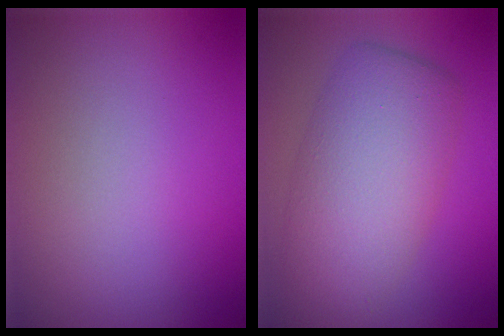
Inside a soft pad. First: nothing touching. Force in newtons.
{"total": 7.8, "press": 7.8, "slide": 0.2}